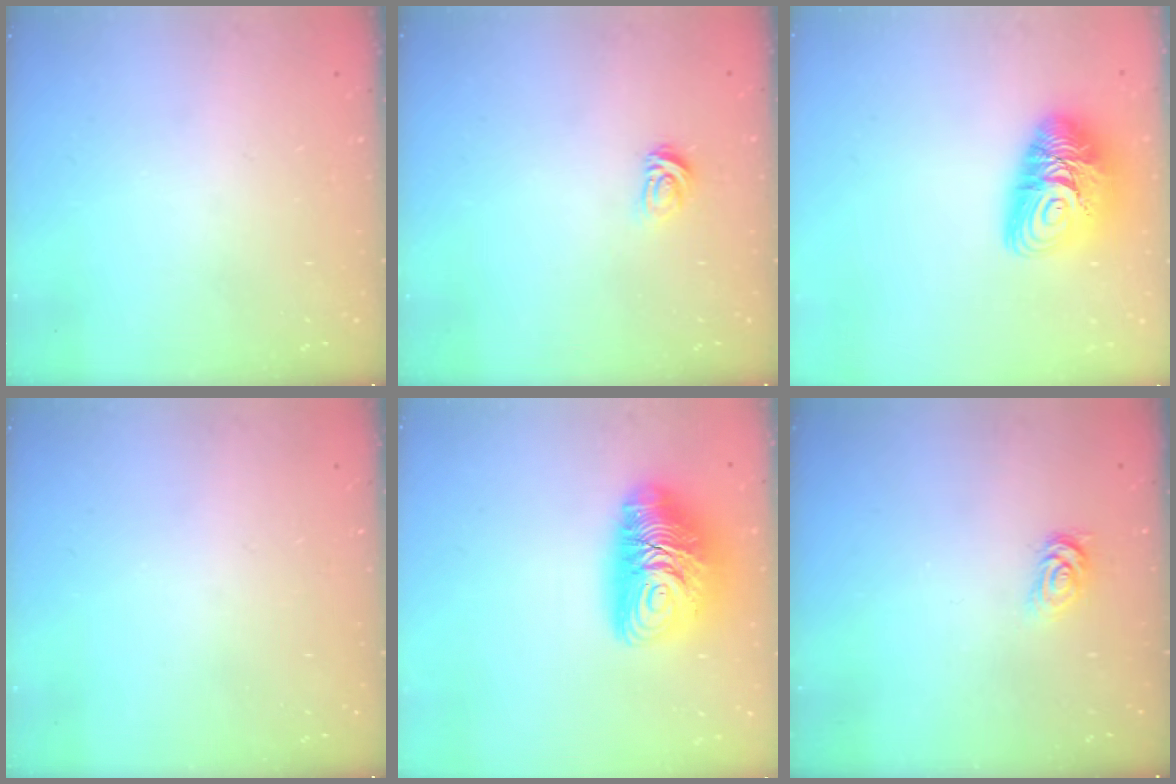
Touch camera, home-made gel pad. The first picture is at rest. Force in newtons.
{"total": 3.4, "press": 3.4, "slide": 0.5}
{"total": 14.3, "press": 14.2, "slide": 1.1}
{"total": 0.0}
{"total": 14.7, "press": 14.6, "slide": 1.1}
{"total": 1.8, "press": 1.8, "slide": 0.3}